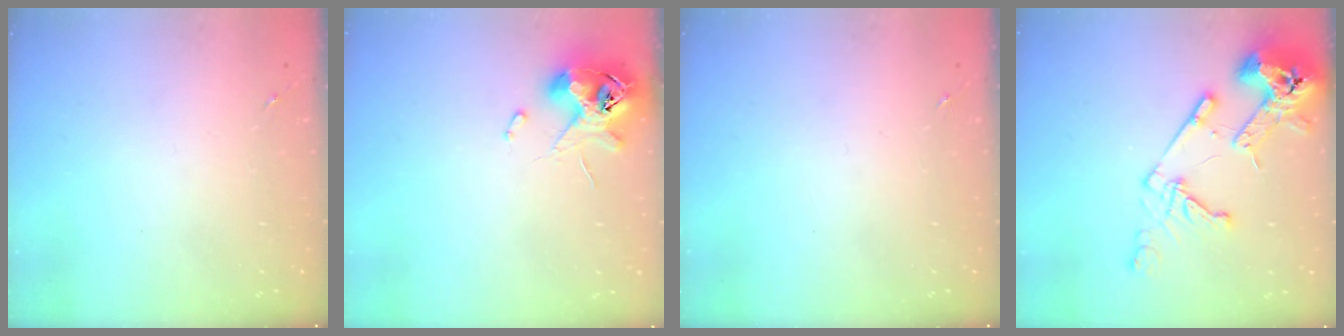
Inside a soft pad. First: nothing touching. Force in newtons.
{"total": 11.8, "press": 11.6, "slide": 1.9}
{"total": 0.0}
{"total": 18.8, "press": 18.6, "slide": 2.5}